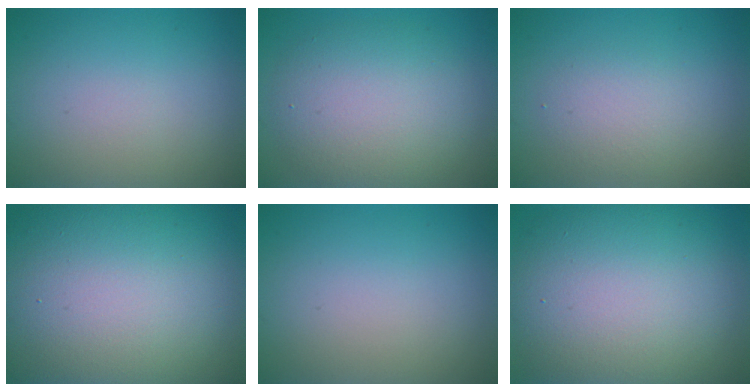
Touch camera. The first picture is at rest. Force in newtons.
{"total": 6.4, "press": 6.4, "slide": 0.1}
{"total": 2.3, "press": 2.3, "slide": 0.1}
{"total": 21.2, "press": 21.1, "slide": 1.4}
{"total": 0.0}
{"total": 14.0, "press": 14.0, "slide": 1.2}